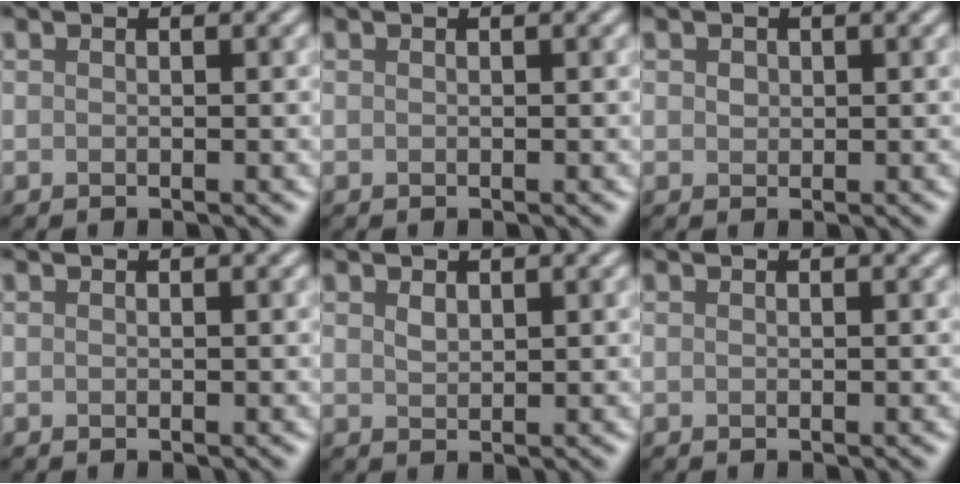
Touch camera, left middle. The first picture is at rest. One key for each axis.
{"total": 0.0}
{"total": 0.8, "fx": 0.3, "fy": 0.7, "fz": 0.2, "tx": -0.009, "ty": 0.000, "tz": 0.004}
{"total": 0.0}
{"total": 0.9, "fx": 0.6, "fy": 0.5, "fz": 0.5, "tx": -0.016, "ty": 0.000, "tz": 0.014}
{"total": 0.0}